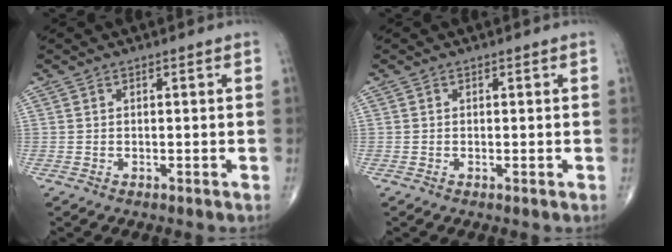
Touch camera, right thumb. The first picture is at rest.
{"total": 0.0}